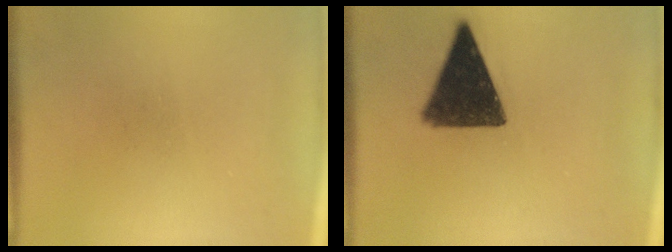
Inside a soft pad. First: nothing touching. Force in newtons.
{"total": 14.3}